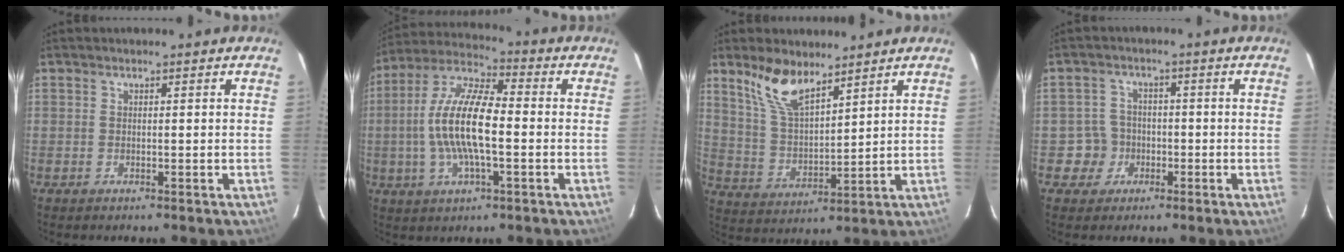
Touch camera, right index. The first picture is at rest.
{"total": 14.1, "force": [-1.5, 4.2, 13.4], "torque": [-0.267, 0.008, -0.035]}
{"total": 9.7, "force": [7.1, 3.4, 5.7], "torque": [-0.114, 0.007, 0.149]}
{"total": 4.5, "force": [-1.5, 4.2, -0.3], "torque": [0.006, 0.022, -0.025]}